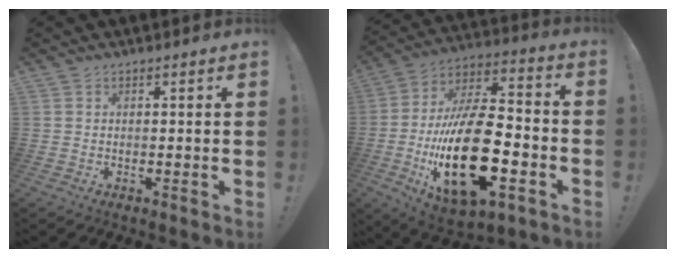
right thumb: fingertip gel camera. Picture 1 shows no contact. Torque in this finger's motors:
{"motor_torque": [2.53, 2.48, 2.28, -0.49, 0.94]}